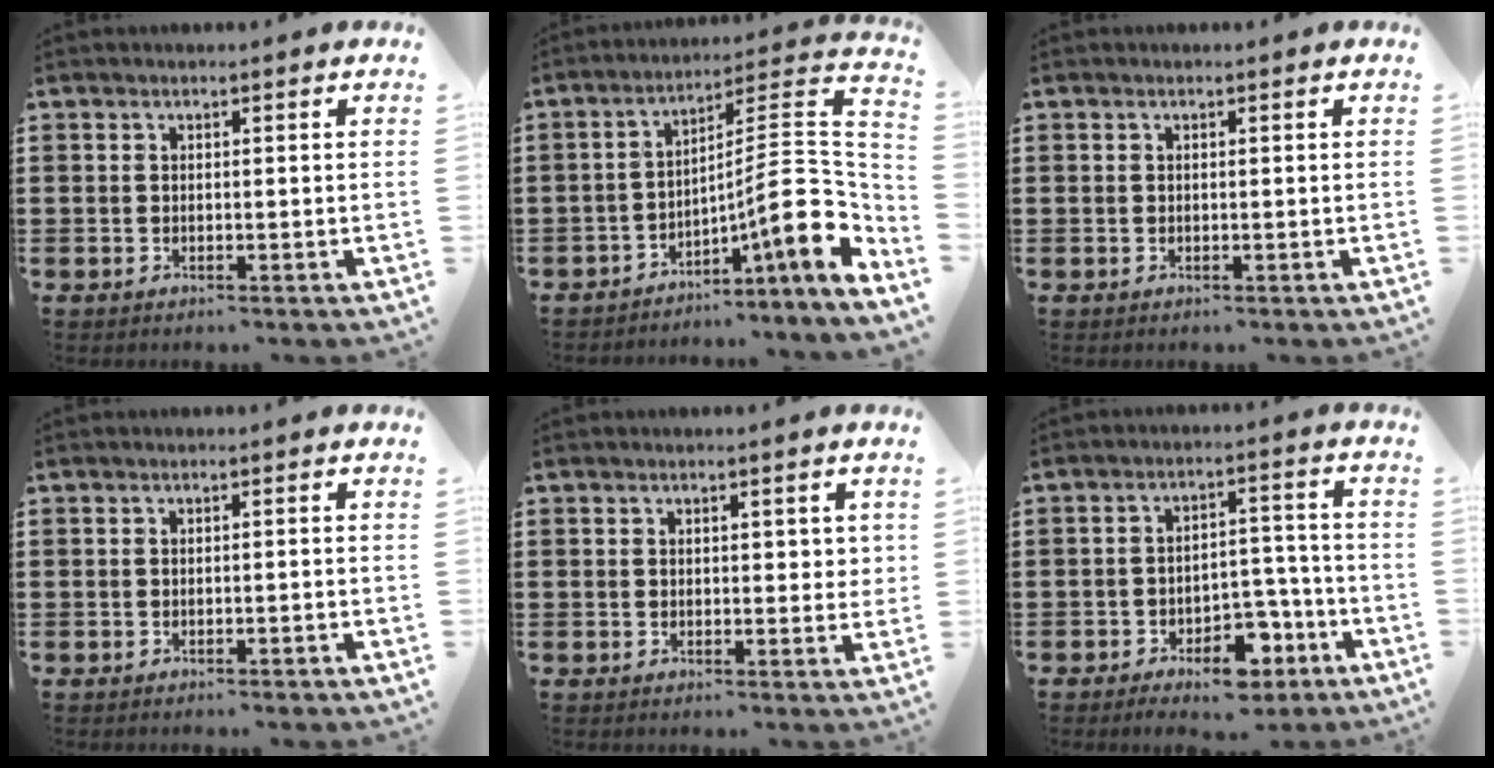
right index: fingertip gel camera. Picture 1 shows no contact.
{"total": 13.0, "force": [-3.7, 1.8, 12.3], "torque": [-0.172, -0.033, -0.075]}
{"total": 0.0}
{"total": 0.7, "force": [-0.6, 0.0, 0.3], "torque": [-0.008, -0.003, -0.011]}
{"total": 1.8, "force": [0.7, 1.1, 1.3], "torque": [-0.011, 0.001, 0.008]}
{"total": 6.9, "force": [-4.4, 3.3, 4.2], "torque": [-0.061, 0.019, -0.075]}